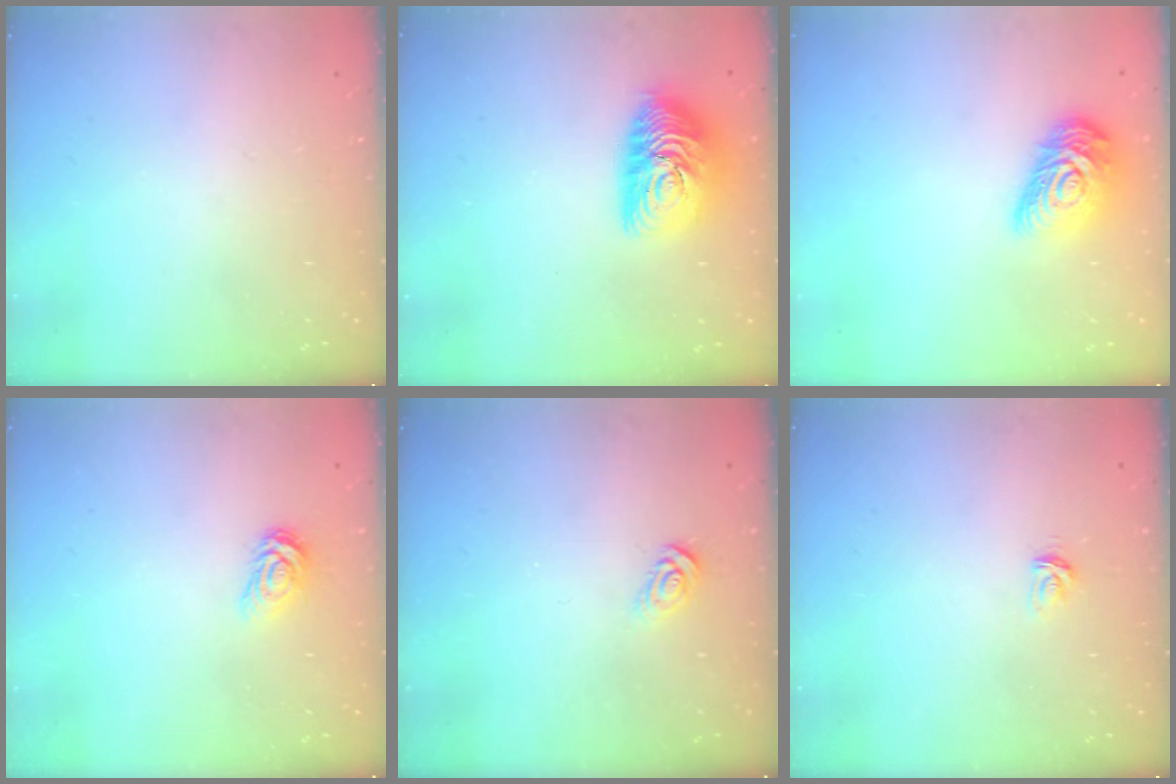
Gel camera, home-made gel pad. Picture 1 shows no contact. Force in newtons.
{"total": 14.0, "press": 14.0, "slide": 0.9}
{"total": 14.0, "press": 14.0, "slide": 0.7}
{"total": 3.8, "press": 3.8, "slide": 0.5}
{"total": 3.4, "press": 3.4, "slide": 0.4}
{"total": 2.7, "press": 2.7, "slide": 0.4}